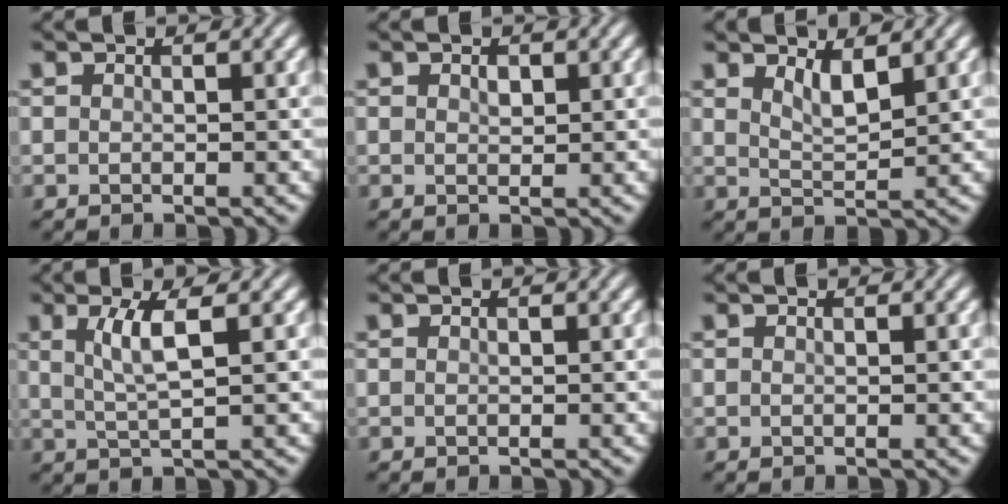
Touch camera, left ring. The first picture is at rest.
{"total": 0.8, "force": [0.4, 0.5, 0.5], "torque": [-0.010, -0.001, 0.006]}
{"total": 2.2, "force": [1.5, 0.5, 1.6], "torque": [-0.029, -0.006, 0.030]}
{"total": 3.3, "force": [1.0, 0.6, 3.1], "torque": [-0.061, 0.001, 0.023]}
{"total": 0.0}
{"total": 0.0}